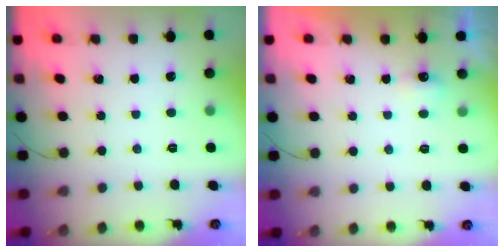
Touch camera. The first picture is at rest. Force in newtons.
{"total": 2.9, "press": 2.8, "slide": 0.8}